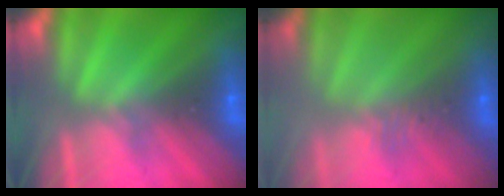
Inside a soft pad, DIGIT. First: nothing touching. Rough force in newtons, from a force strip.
{"total": 2.9}